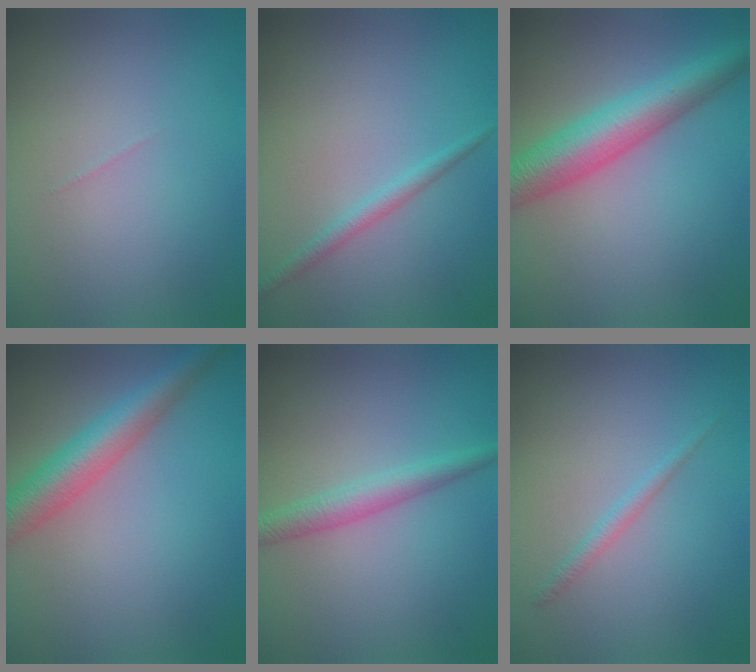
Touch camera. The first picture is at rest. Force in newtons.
{"total": 1.5, "press": 1.5, "slide": 0.0}
{"total": 6.3, "press": 6.3, "slide": 0.1}
{"total": 5.1, "press": 5.1, "slide": 0.1}
{"total": 2.6, "press": 2.6, "slide": 0.0}
{"total": 1.1, "press": 1.1, "slide": 0.1}